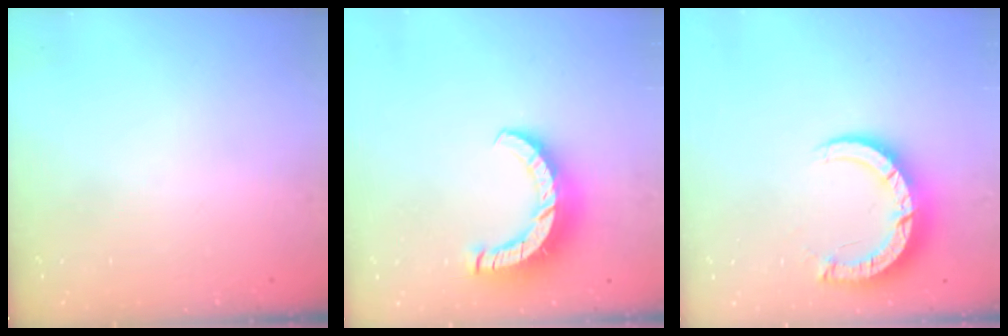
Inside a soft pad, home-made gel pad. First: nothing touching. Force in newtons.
{"total": 10.4, "press": 10.4, "slide": 1.1}
{"total": 8.9, "press": 8.9, "slide": 0.9}